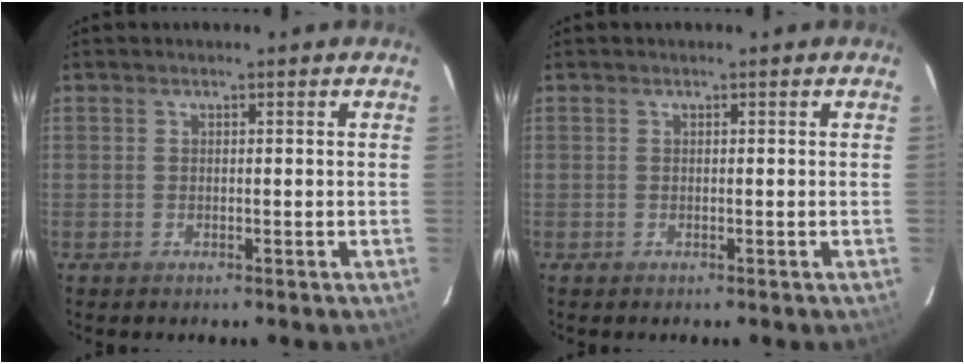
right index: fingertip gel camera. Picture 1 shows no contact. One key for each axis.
{"total": 0.0}